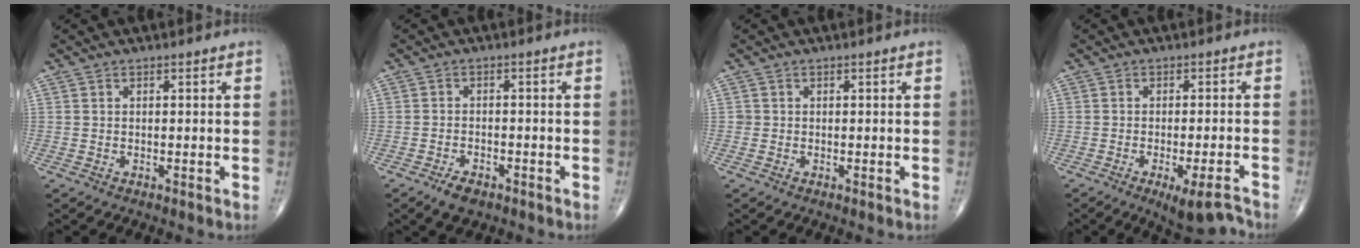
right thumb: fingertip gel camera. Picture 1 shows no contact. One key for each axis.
{"total": 3.8, "fx": -2.5, "fy": 2.0, "fz": 2.1, "tx": -0.033, "ty": 0.007, "tz": -0.039}
{"total": 0.7, "fx": -0.1, "fy": 0.7, "fz": 0.0, "tx": 0.003, "ty": 0.004, "tz": -0.002}
{"total": 6.7, "fx": -5.1, "fy": 1.2, "fz": 4.3, "tx": -0.052, "ty": 0.026, "tz": -0.075}